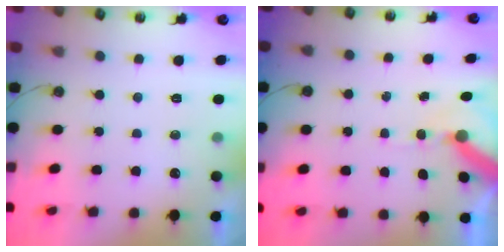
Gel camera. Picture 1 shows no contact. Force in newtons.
{"total": 9.6, "press": 9.5, "slide": 1.3}